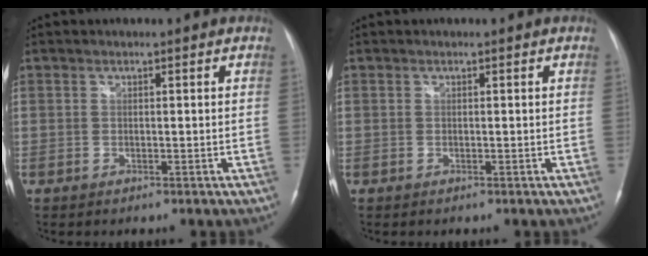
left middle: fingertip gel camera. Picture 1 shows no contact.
{"total": 0.0}